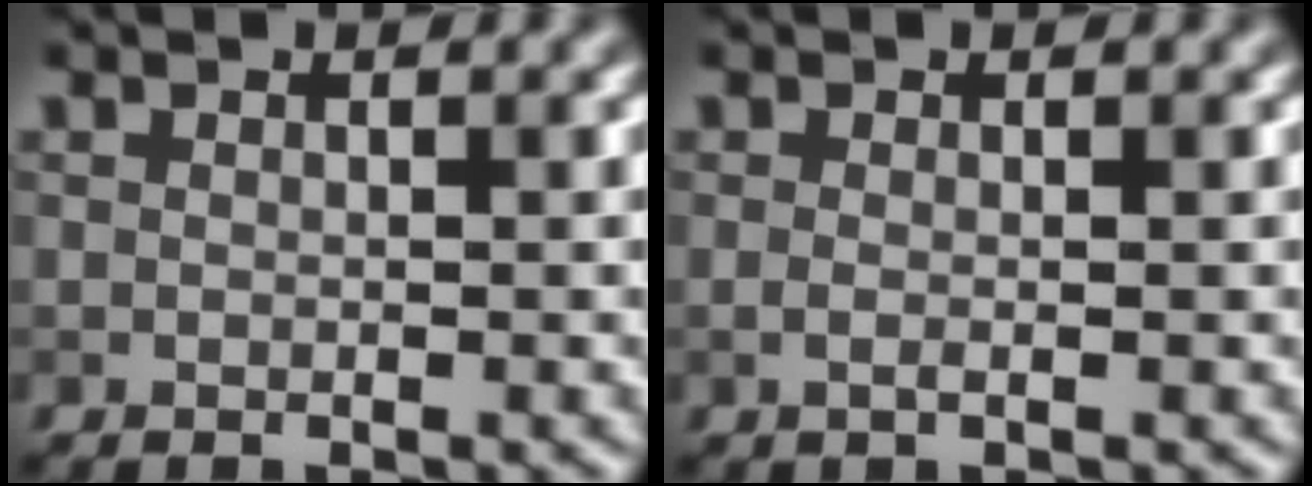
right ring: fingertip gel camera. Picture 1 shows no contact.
{"total": 0.8, "force": [-0.1, 0.2, 0.8], "torque": [-0.016, -0.003, -0.002]}